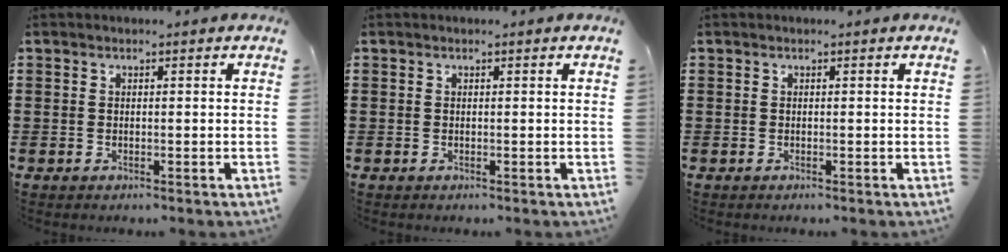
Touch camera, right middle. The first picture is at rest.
{"total": 0.0}
{"total": 0.0}